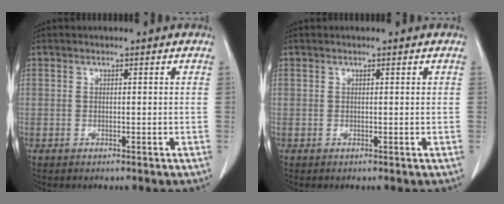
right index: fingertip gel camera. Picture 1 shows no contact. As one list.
[{"total": 0.0}]